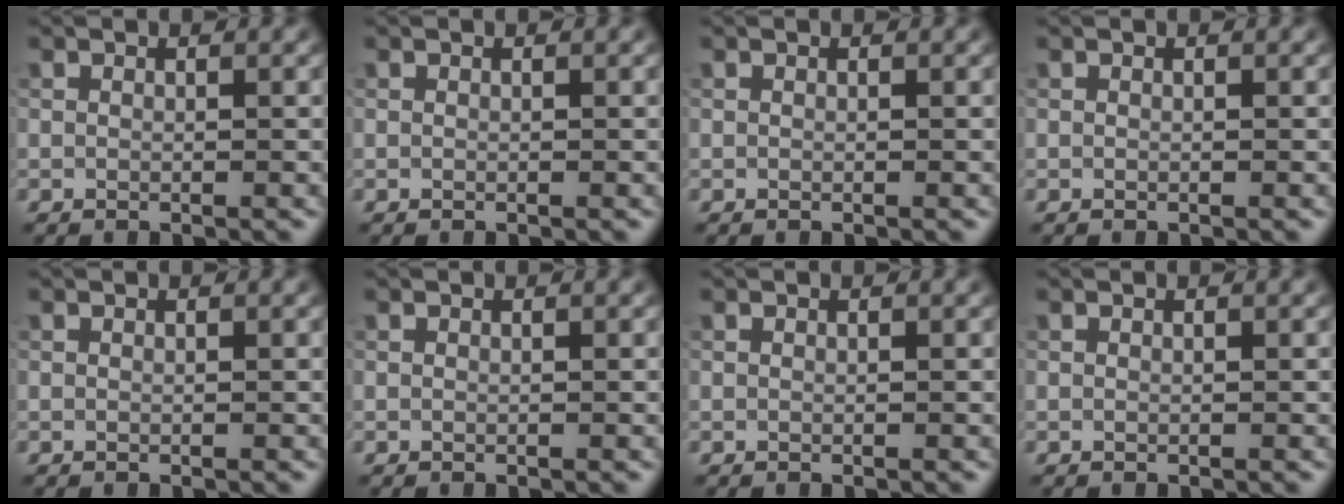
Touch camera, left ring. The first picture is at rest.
{"total": 0.0}
{"total": 0.0}
{"total": 0.0}
{"total": 0.0}
{"total": 0.0}
{"total": 0.0}
{"total": 0.0}